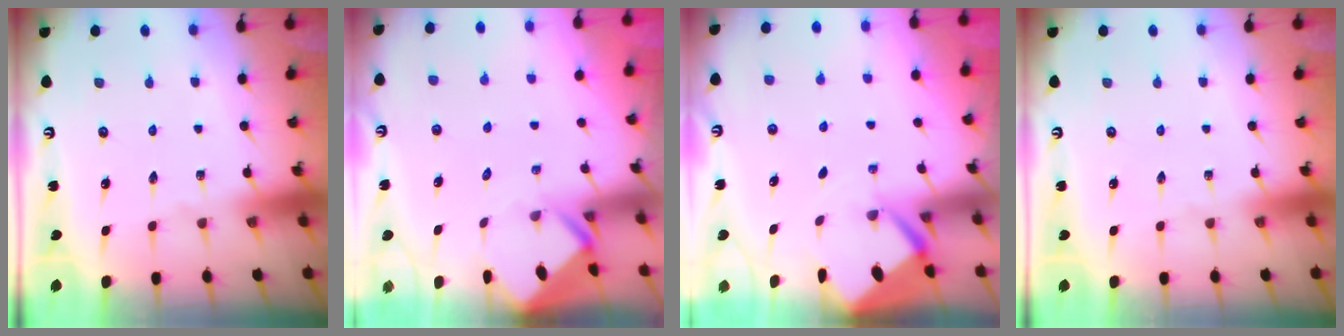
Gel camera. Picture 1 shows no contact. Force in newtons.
{"total": 2.8, "press": 2.8, "slide": 0.1}
{"total": 3.0, "press": 3.0, "slide": 0.4}
{"total": 0.0}